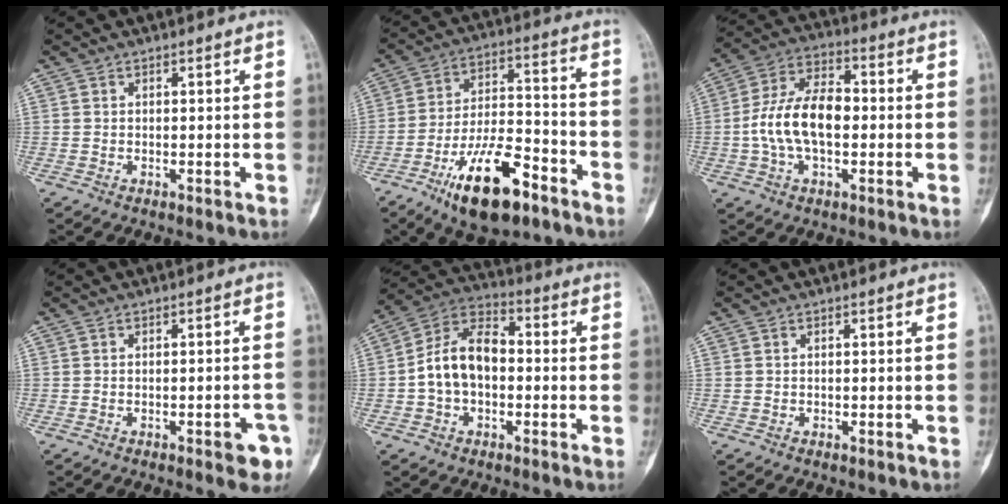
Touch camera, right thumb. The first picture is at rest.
{"total": 17.2, "force": [-10.0, 6.7, 12.3], "torque": [-0.200, 0.065, -0.167]}
{"total": 13.4, "force": [-1.0, 7.6, 11.0], "torque": [-0.202, 0.033, -0.024]}
{"total": 4.3, "force": [-2.2, 1.6, 3.4], "torque": [-0.027, 0.014, -0.023]}
{"total": 12.0, "force": [-0.9, 8.0, 8.9], "torque": [-0.148, 0.040, -0.029]}
{"total": 0.0}